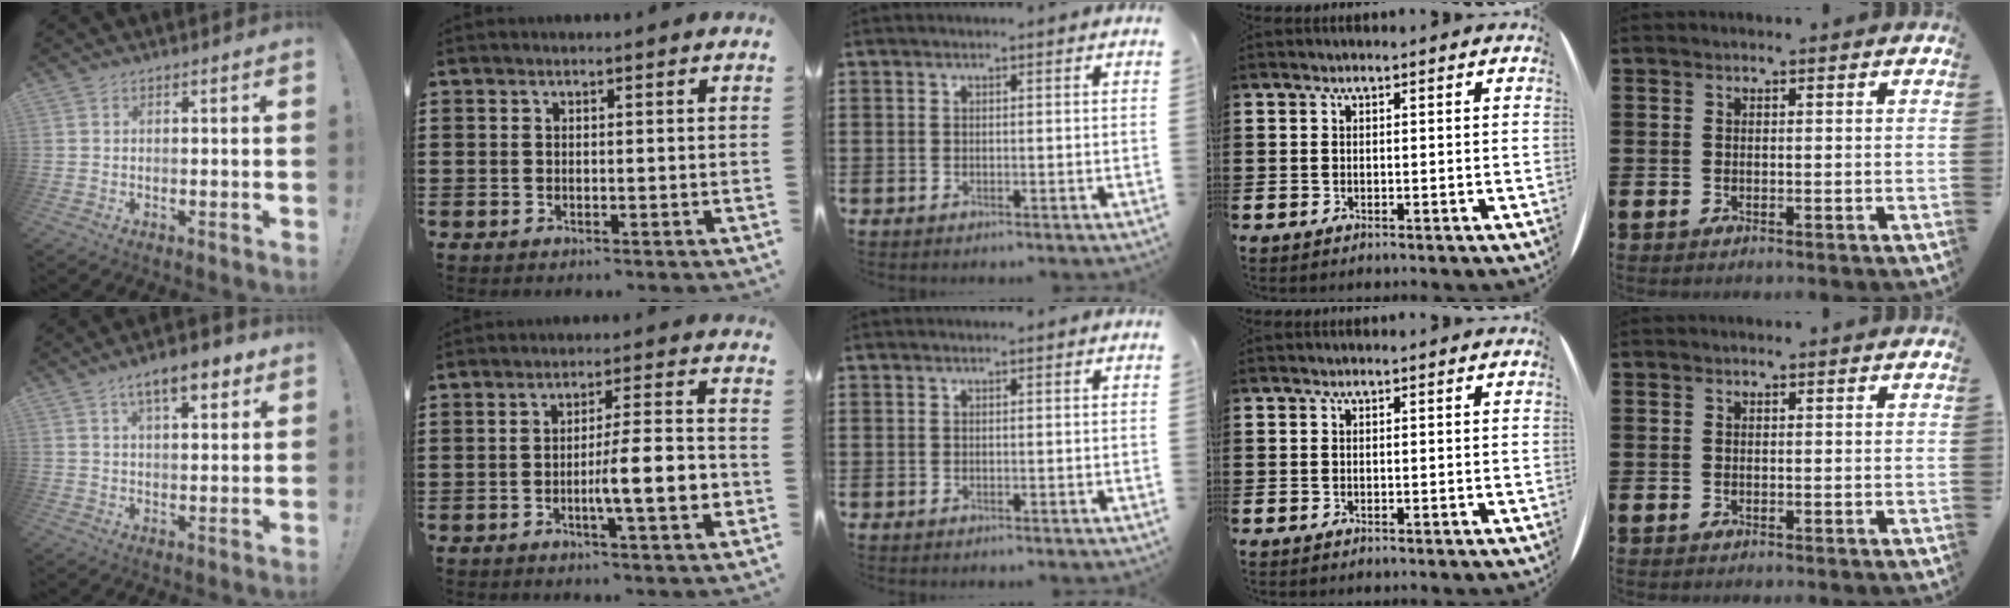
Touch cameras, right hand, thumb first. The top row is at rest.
{"thumb": {"total": 9.3, "force": [5.1, 3.2, 7.1], "torque": [-0.099, -0.020, 0.083]}, "index": {"total": 8.4, "force": [-2.3, 1.1, 8.0], "torque": [-0.124, -0.003, -0.040]}}